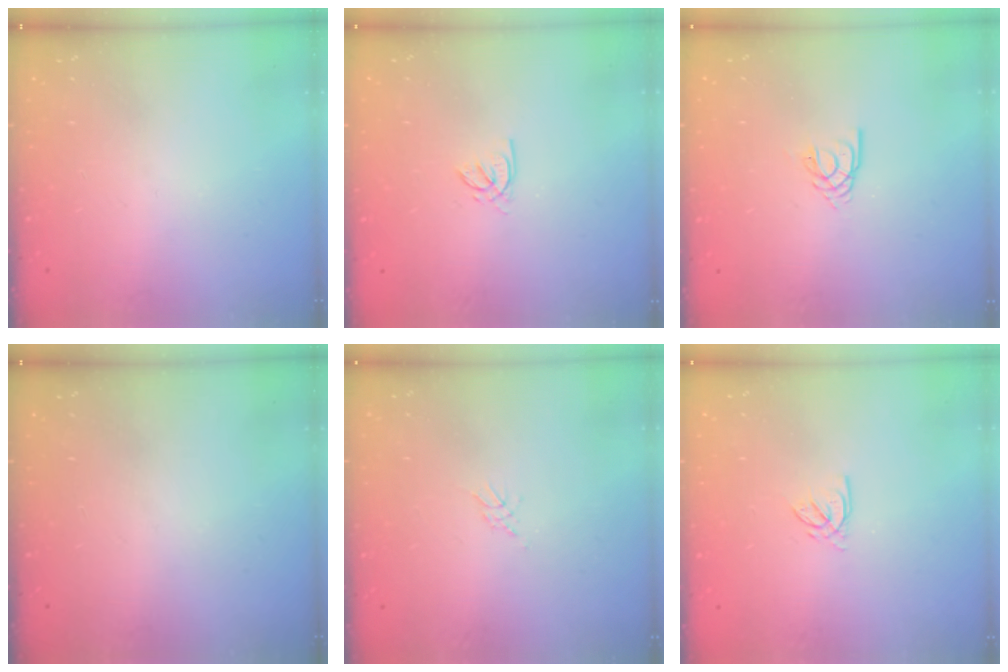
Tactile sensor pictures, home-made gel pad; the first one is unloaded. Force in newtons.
{"total": 1.4, "press": 1.4, "slide": 0.2}
{"total": 2.6, "press": 2.6, "slide": 0.3}
{"total": 0.0}
{"total": 2.1, "press": 2.1, "slide": 0.5}
{"total": 2.2, "press": 2.2, "slide": 0.3}